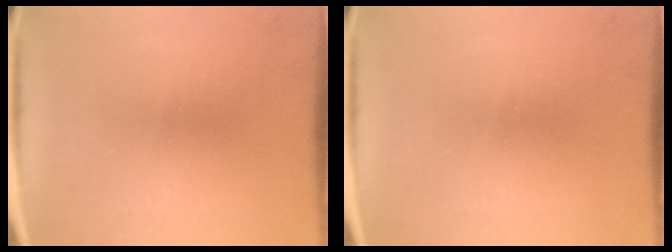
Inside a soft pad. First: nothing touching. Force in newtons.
{"total": 0.0}